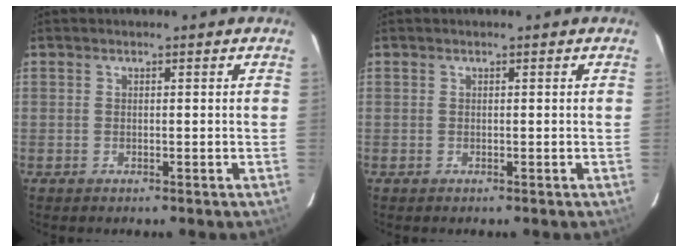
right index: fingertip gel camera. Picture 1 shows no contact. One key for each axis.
{"total": 0.0}